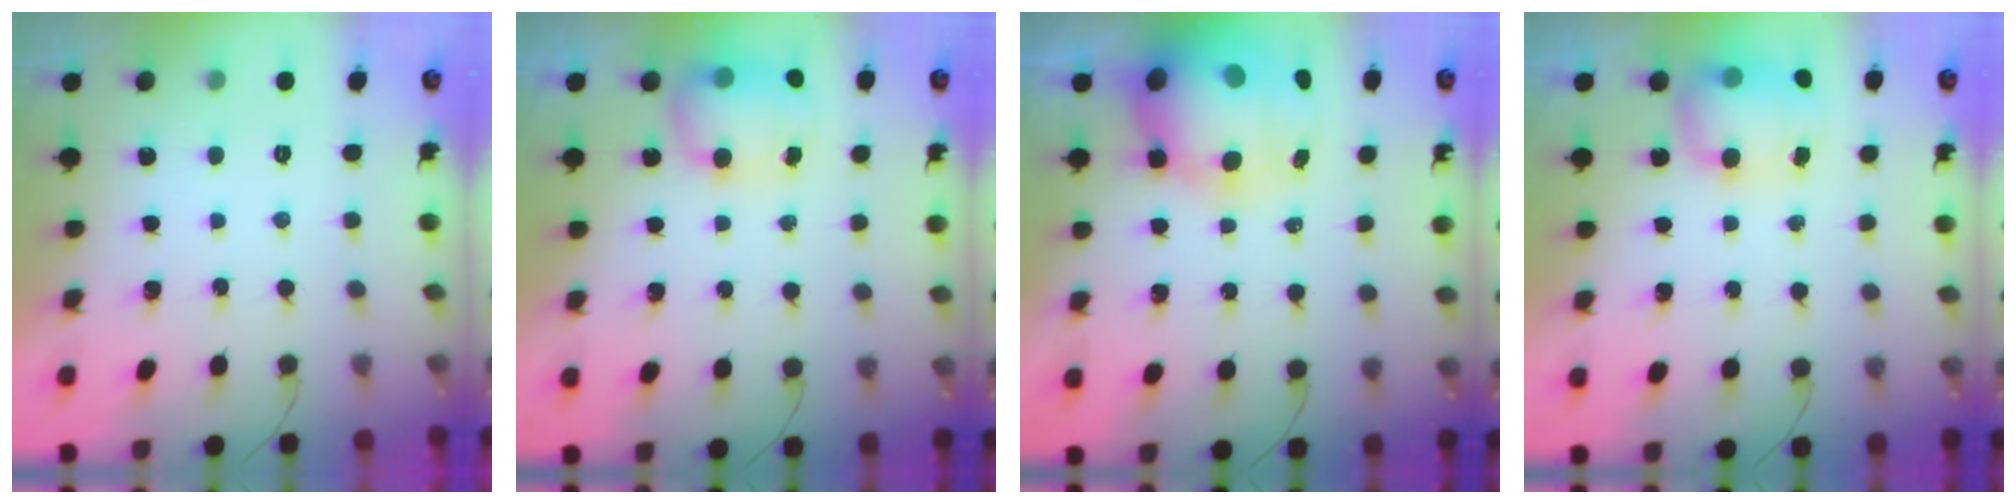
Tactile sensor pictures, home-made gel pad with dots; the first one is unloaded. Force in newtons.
{"total": 10.6, "press": 8.6, "slide": 6.3}
{"total": 15.8, "press": 15.3, "slide": 3.8}
{"total": 7.7, "press": 7.6, "slide": 1.3}